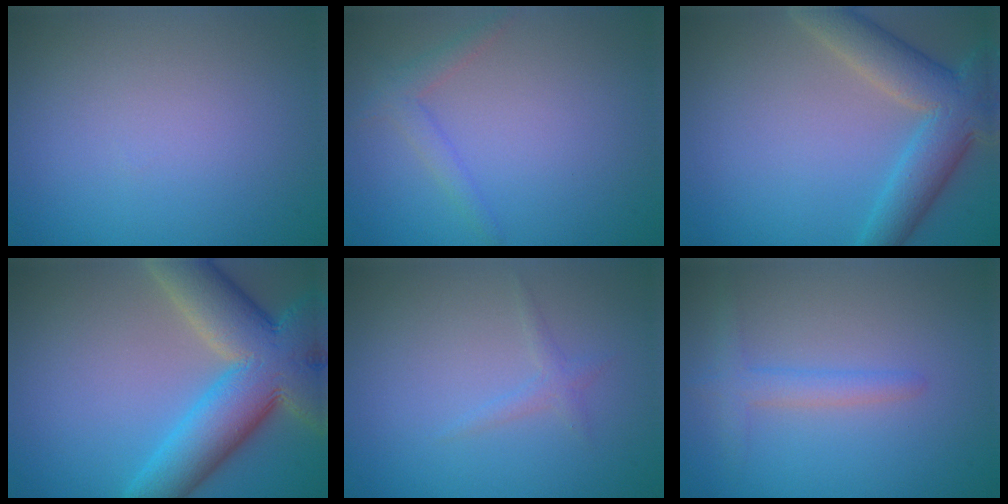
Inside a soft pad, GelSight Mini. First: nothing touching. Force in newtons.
{"total": 1.8, "press": 1.8, "slide": 0.1}
{"total": 6.5, "press": 6.5, "slide": 0.4}
{"total": 11.6, "press": 11.6, "slide": 1.0}
{"total": 1.0, "press": 1.0, "slide": 0.1}
{"total": 2.1, "press": 2.1, "slide": 0.2}